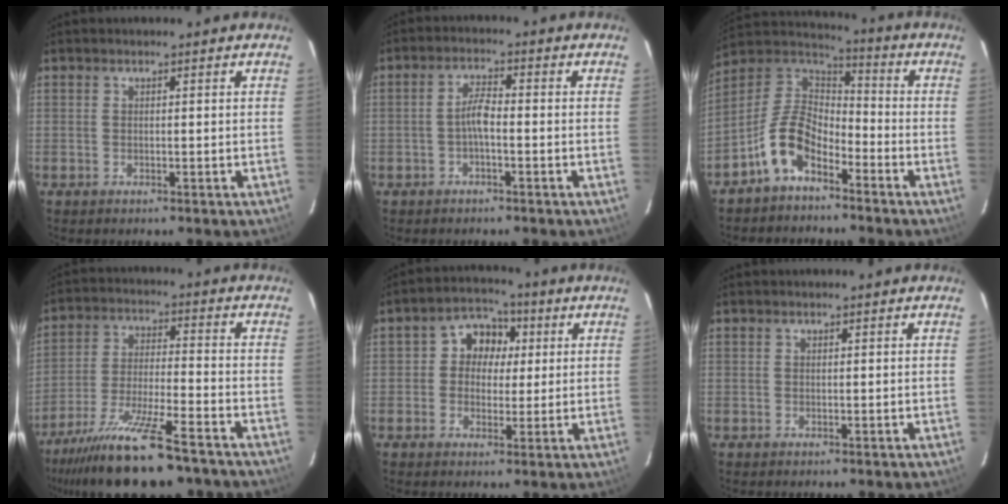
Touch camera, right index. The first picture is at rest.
{"total": 3.1, "force": [-1.2, 0.7, 2.7], "torque": [-0.057, 0.010, -0.025]}
{"total": 11.0, "force": [-6.2, 5.9, 6.9], "torque": [-0.154, 0.023, -0.127]}
{"total": 17.7, "force": [-14.1, 2.8, 10.3], "torque": [-0.212, -0.036, -0.242]}
{"total": 6.8, "force": [0.6, 6.1, 2.8], "torque": [-0.038, 0.024, 0.004]}
{"total": 0.0}